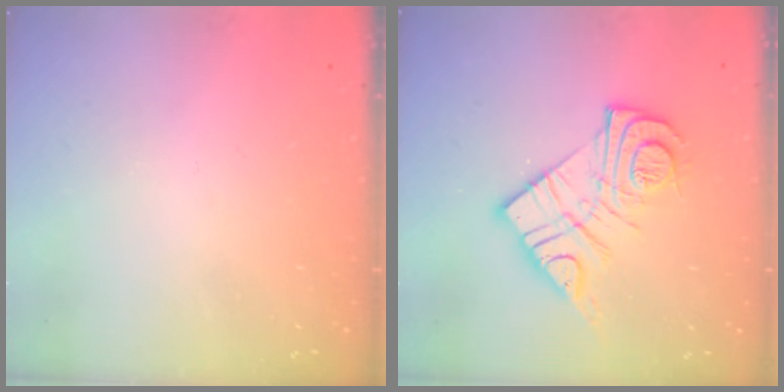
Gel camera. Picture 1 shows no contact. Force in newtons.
{"total": 14.7, "press": 14.7, "slide": 1.3}